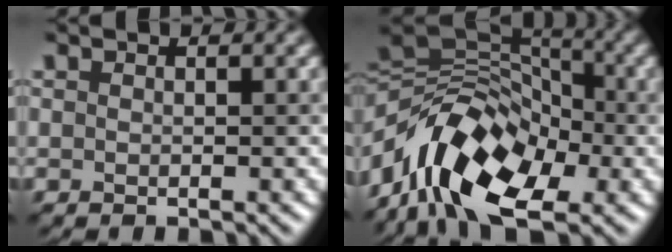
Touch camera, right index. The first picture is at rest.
{"total": 12.7, "force": [-5.3, 7.7, 8.5], "torque": [-0.153, 0.015, -0.110]}